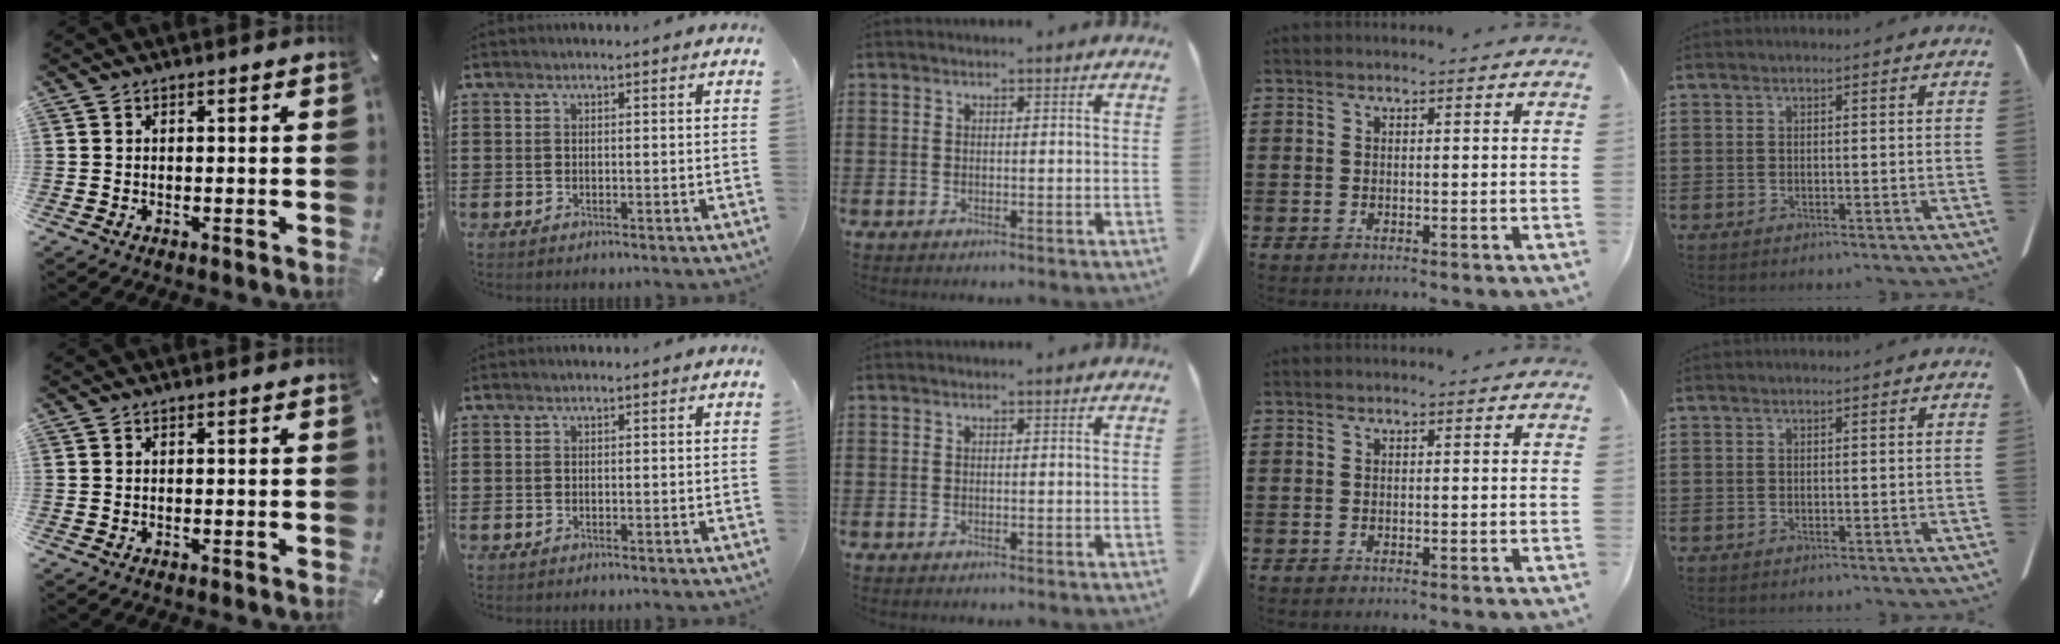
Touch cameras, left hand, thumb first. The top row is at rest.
{}